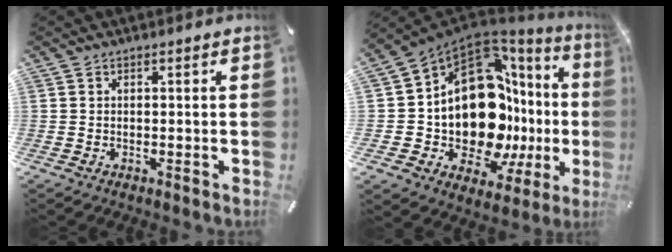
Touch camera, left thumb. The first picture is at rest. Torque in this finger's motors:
{"motor_torque": [1.23, 3.78, 2.77, 0.00, 0.29]}